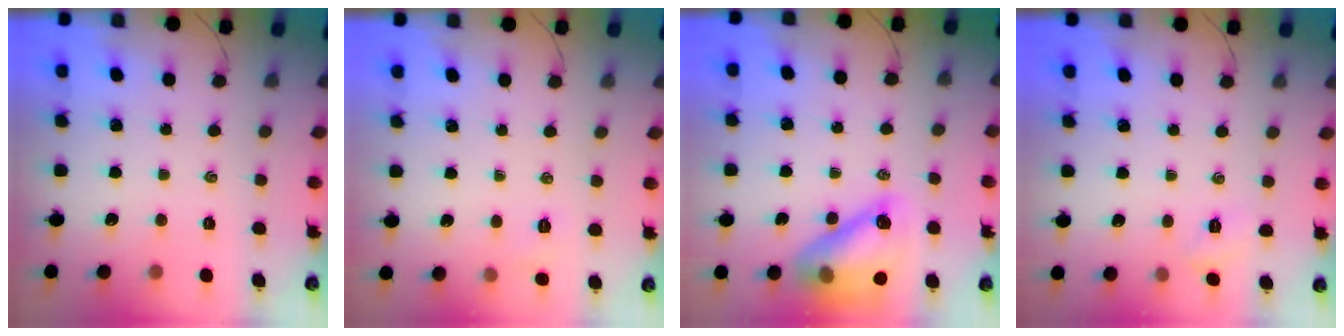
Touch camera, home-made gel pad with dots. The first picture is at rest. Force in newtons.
{"total": 4.2, "press": 4.0, "slide": 0.9}
{"total": 14.2, "press": 13.6, "slide": 4.1}
{"total": 3.1, "press": 3.0, "slide": 0.9}